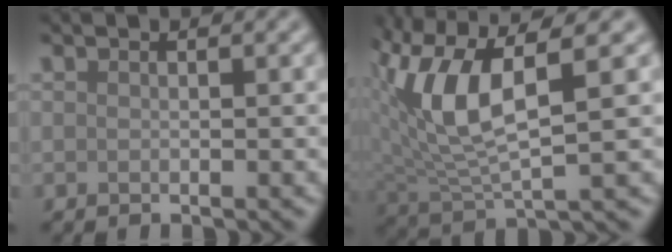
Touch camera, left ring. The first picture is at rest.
{"total": 7.9, "force": [1.9, 3.3, 6.9], "torque": [-0.155, 0.000, 0.034]}